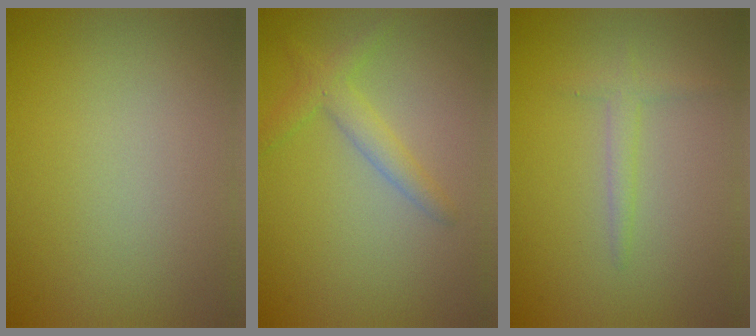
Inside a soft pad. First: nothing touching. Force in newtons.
{"total": 2.4, "press": 2.4, "slide": 0.1}
{"total": 1.5, "press": 1.5, "slide": 0.1}